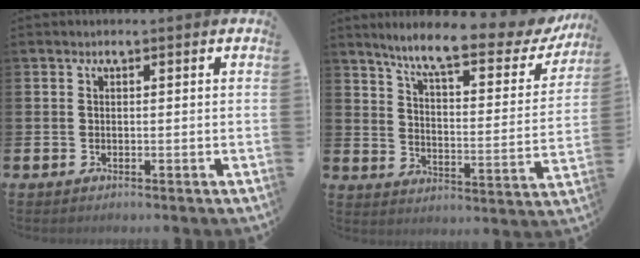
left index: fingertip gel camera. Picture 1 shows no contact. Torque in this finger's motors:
{"motor_torque": [1.04, -1.10, 0.68, 0.21]}